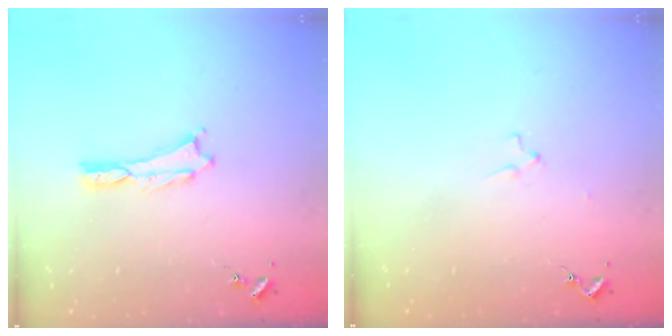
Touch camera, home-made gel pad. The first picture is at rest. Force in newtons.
{"total": 1.1, "press": 1.1, "slide": 0.1}